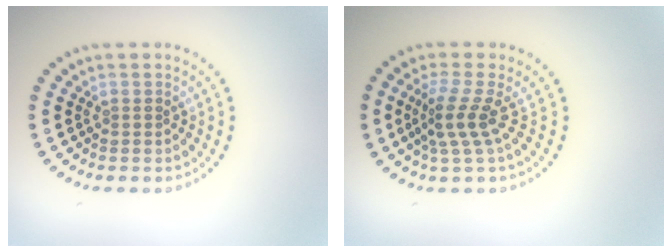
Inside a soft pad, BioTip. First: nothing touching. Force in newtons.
{"total": 2.9, "press": 2.0, "slide": 2.1}